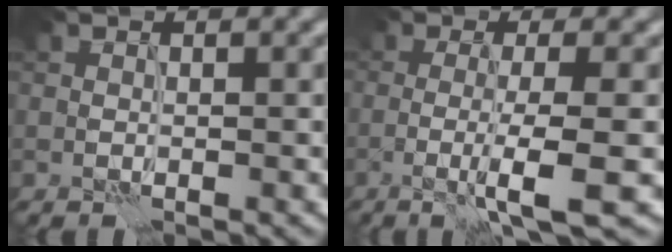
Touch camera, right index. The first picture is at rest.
{"total": 5.2, "force": [-1.7, 1.0, 4.9], "torque": [-0.074, -0.008, -0.033]}